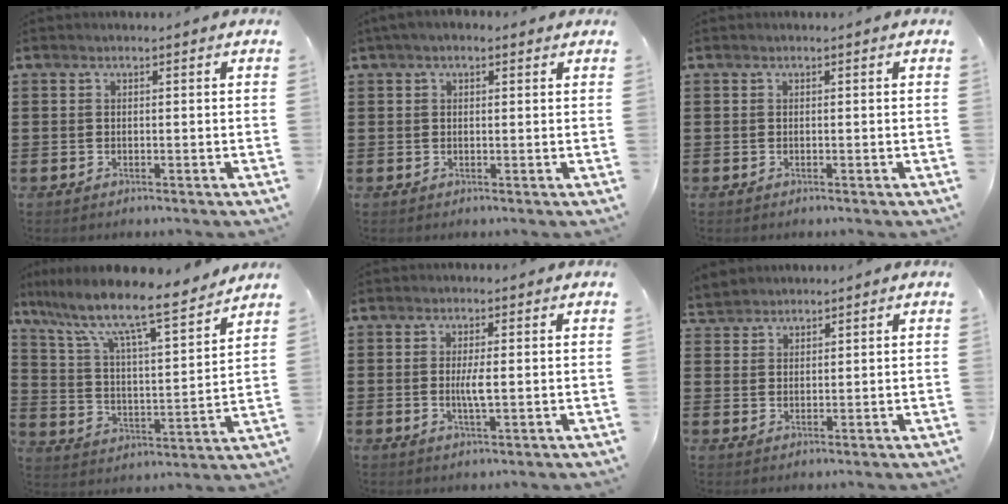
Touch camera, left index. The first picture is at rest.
{"total": 1.6, "force": [0.7, 0.9, 1.1], "torque": [-0.023, 0.006, 0.011]}
{"total": 0.0}
{"total": 9.7, "force": [8.0, 1.0, 5.5], "torque": [-0.138, -0.056, 0.128]}
{"total": 3.0, "force": [0.0, 0.4, 2.9], "torque": [-0.055, -0.004, -0.002]}
{"total": 2.4, "force": [2.3, 0.7, -0.4], "torque": [-0.002, 0.001, 0.045]}